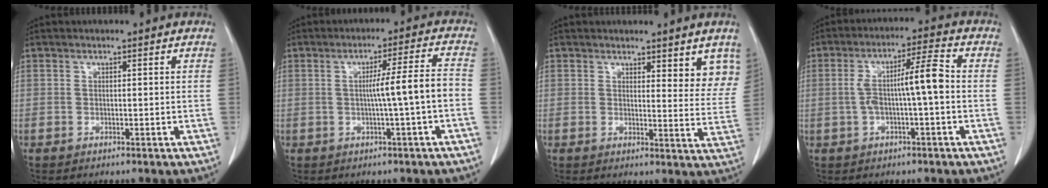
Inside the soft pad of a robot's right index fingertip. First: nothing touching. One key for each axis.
{"total": 6.6, "fx": -1.2, "fy": -1.0, "fz": 6.4, "tx": -0.096, "ty": 0.011, "tz": -0.017}
{"total": 6.4, "fx": 5.0, "fy": 2.0, "fz": 3.5, "tx": -0.022, "ty": -0.022, "tz": 0.047}
{"total": 7.6, "fx": -0.5, "fy": 0.6, "fz": 7.6, "tx": -0.141, "ty": 0.024, "tz": -0.008}